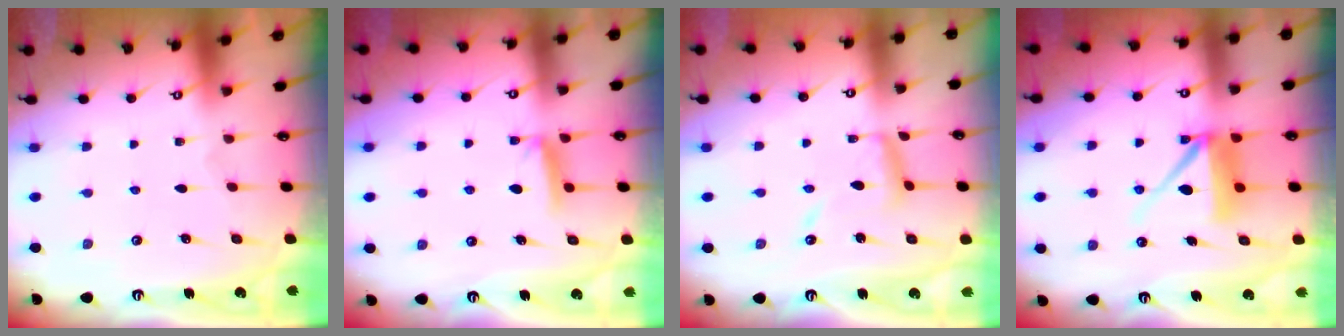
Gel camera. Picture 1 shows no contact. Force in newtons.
{"total": 7.4, "press": 7.4, "slide": 0.6}
{"total": 11.0, "press": 11.0, "slide": 0.8}
{"total": 9.0, "press": 8.9, "slide": 0.9}